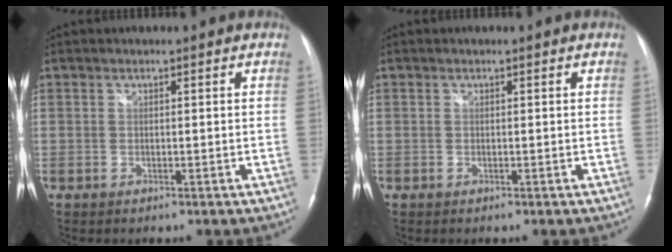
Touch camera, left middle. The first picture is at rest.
{"total": 0.0}